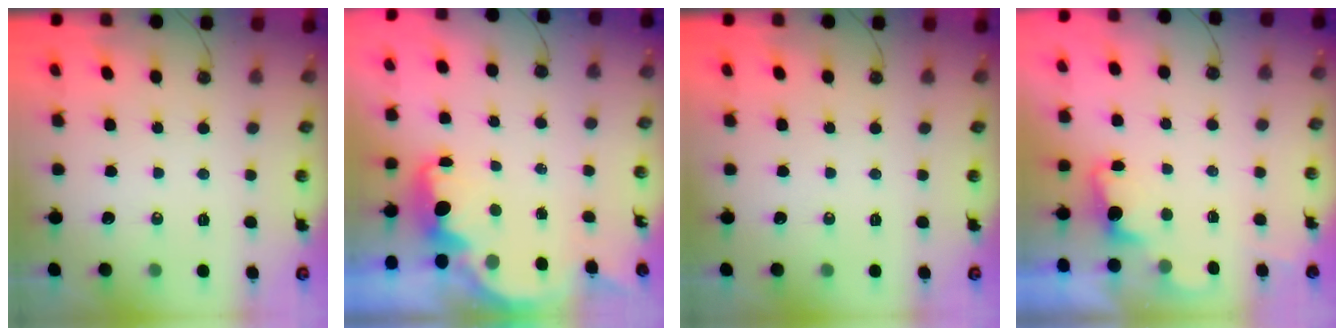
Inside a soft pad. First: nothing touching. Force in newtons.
{"total": 2.7, "press": 2.6, "slide": 0.6}
{"total": 0.0}
{"total": 1.8, "press": 1.5, "slide": 0.9}